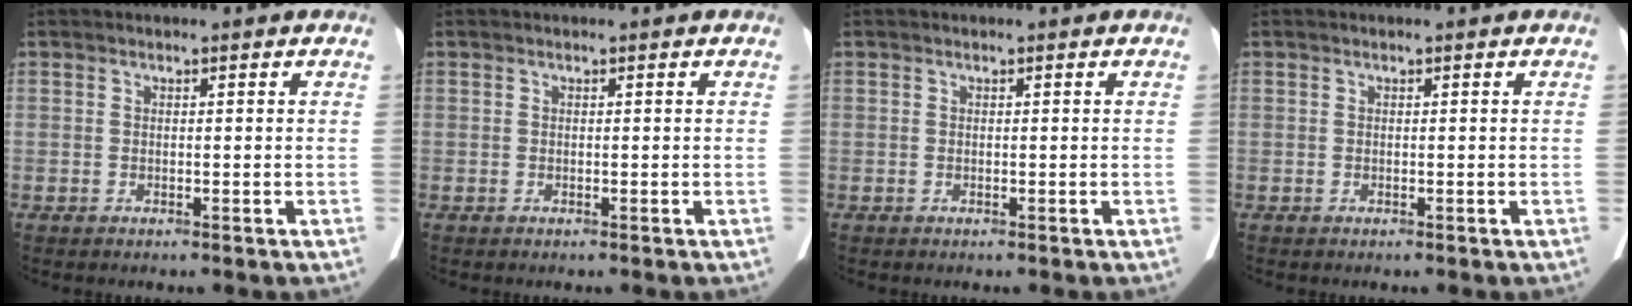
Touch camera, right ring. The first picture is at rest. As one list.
[{"total": 0.0}, {"total": 0.0}, {"total": 0.0}]